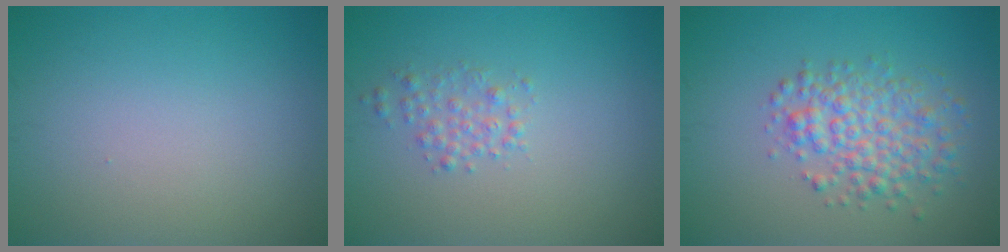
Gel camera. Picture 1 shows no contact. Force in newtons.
{"total": 1.6, "press": 1.6, "slide": 0.0}
{"total": 4.4, "press": 4.4, "slide": 0.1}